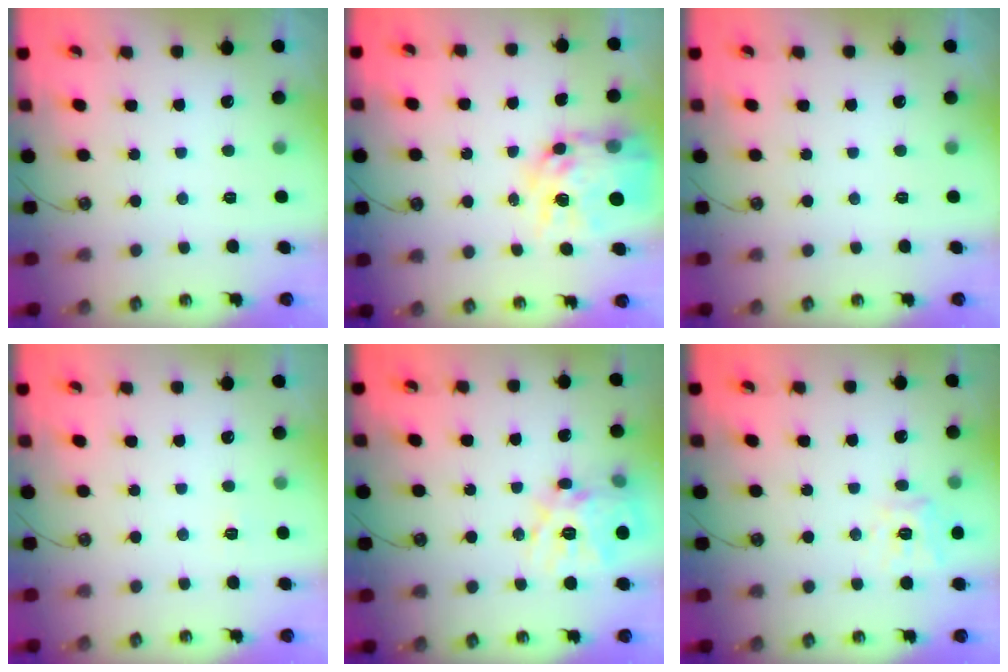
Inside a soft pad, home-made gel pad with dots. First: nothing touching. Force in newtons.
{"total": 15.4, "press": 15.4, "slide": 1.2}
{"total": 0.0}
{"total": 3.6, "press": 3.6, "slide": 0.4}
{"total": 18.1, "press": 17.9, "slide": 2.3}
{"total": 11.5, "press": 11.4, "slide": 1.5}